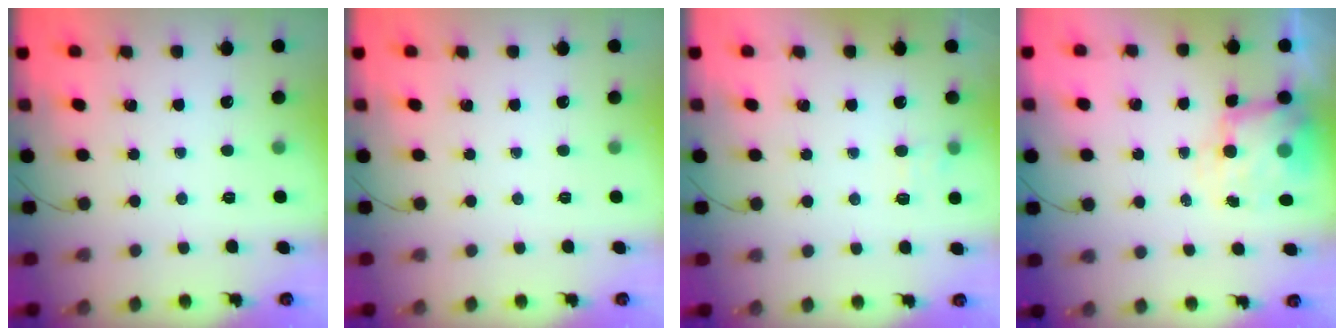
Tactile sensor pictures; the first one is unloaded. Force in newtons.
{"total": 0.0}
{"total": 6.4, "press": 6.2, "slide": 1.4}
{"total": 7.4, "press": 7.3, "slide": 0.9}